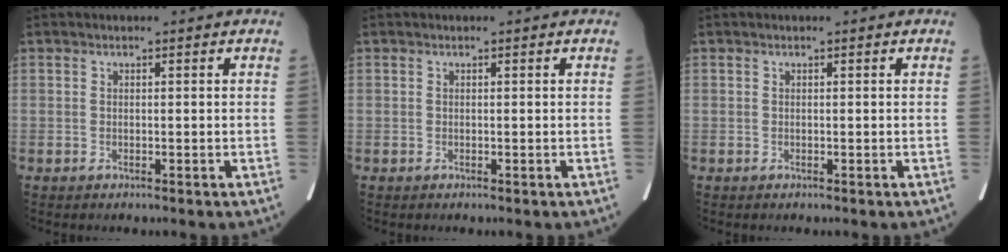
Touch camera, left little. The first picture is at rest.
{"total": 0.0}
{"total": 0.0}